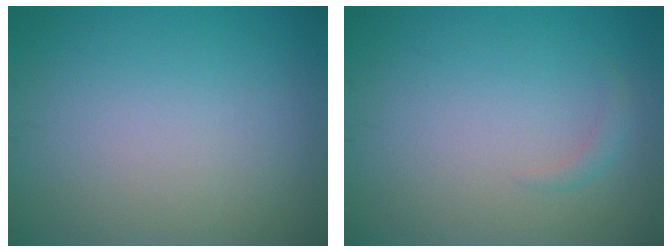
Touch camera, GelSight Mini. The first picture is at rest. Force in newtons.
{"total": 0.9, "press": 0.9, "slide": 0.1}